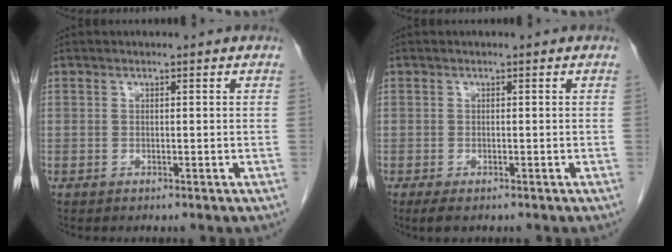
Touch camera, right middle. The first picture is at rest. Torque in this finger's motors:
{"motor_torque": [0.20, -0.36, 0.00, 0.03]}